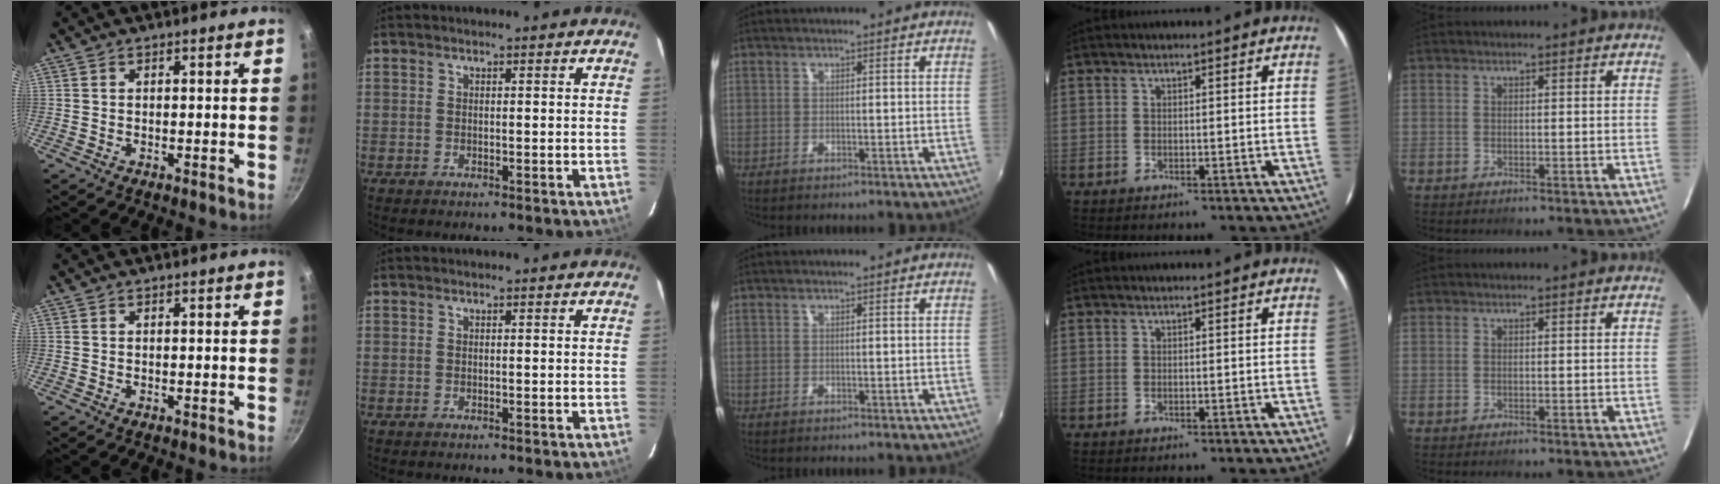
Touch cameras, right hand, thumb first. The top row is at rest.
{}